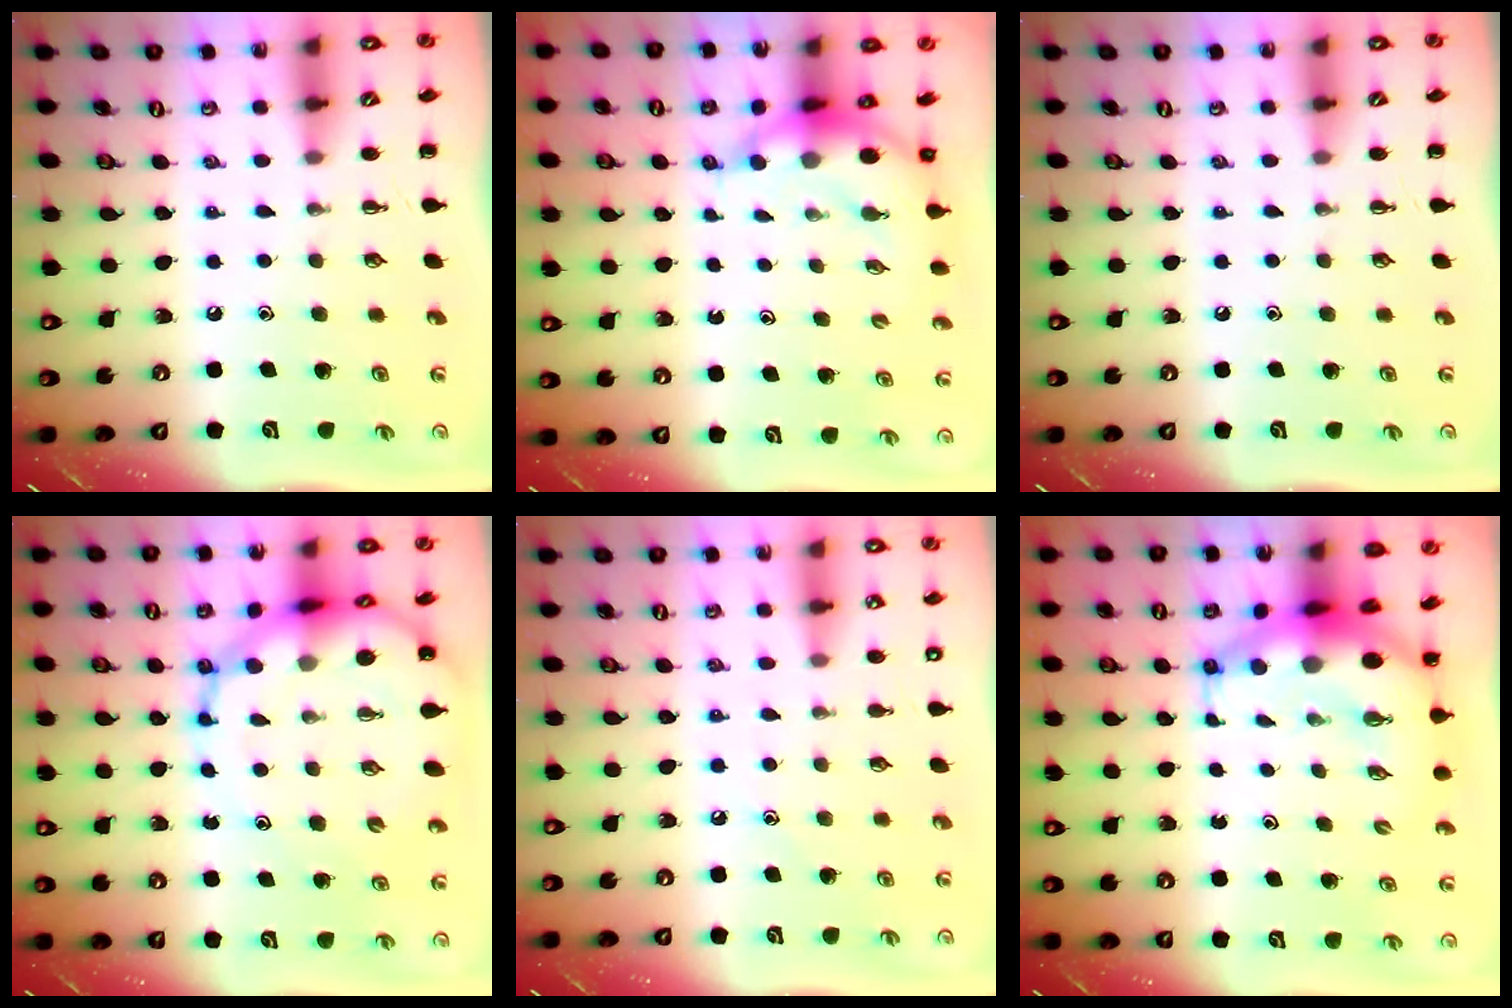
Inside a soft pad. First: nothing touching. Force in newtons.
{"total": 5.7, "press": 5.5, "slide": 1.5}
{"total": 0.0}
{"total": 15.7, "press": 15.1, "slide": 4.2}
{"total": 7.0, "press": 6.7, "slide": 1.9}
{"total": 8.7, "press": 8.4, "slide": 2.2}